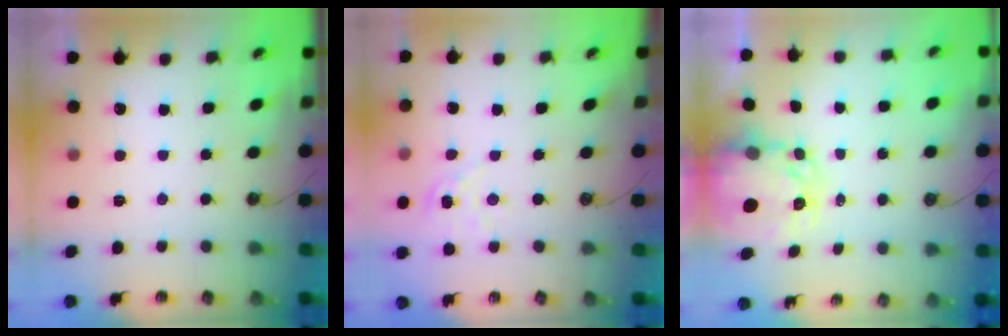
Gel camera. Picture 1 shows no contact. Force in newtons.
{"total": 2.9, "press": 2.9, "slide": 0.3}
{"total": 5.5, "press": 5.5, "slide": 0.3}